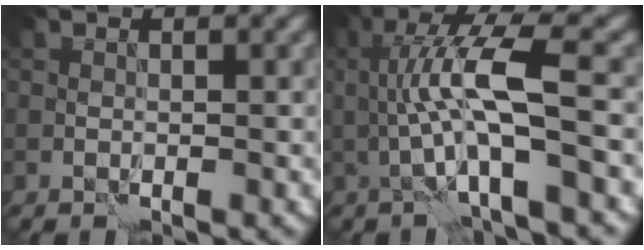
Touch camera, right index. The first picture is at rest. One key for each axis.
{"total": 7.6, "fx": 0.6, "fy": 1.5, "fz": 7.5, "tx": -0.137, "ty": 0.007, "tz": 0.013}